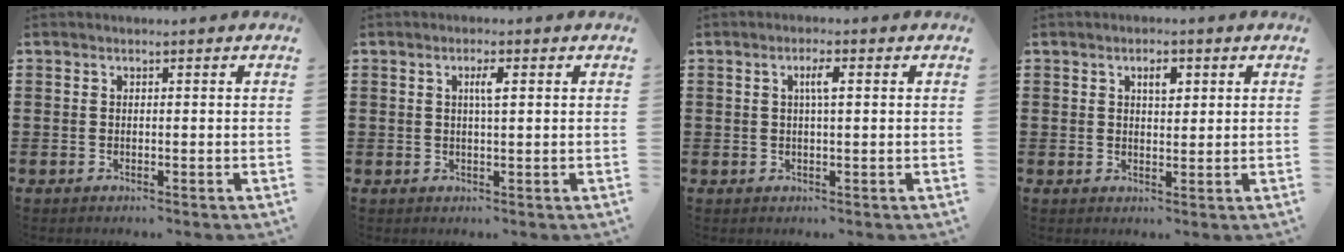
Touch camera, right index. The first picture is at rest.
{"total": 2.1, "force": [0.5, 0.3, 2.0], "torque": [-0.040, 0.002, 0.007]}
{"total": 2.6, "force": [0.6, 0.5, 2.5], "torque": [-0.049, 0.004, 0.007]}
{"total": 2.7, "force": [1.2, 1.2, 2.1], "torque": [-0.029, -0.001, 0.015]}